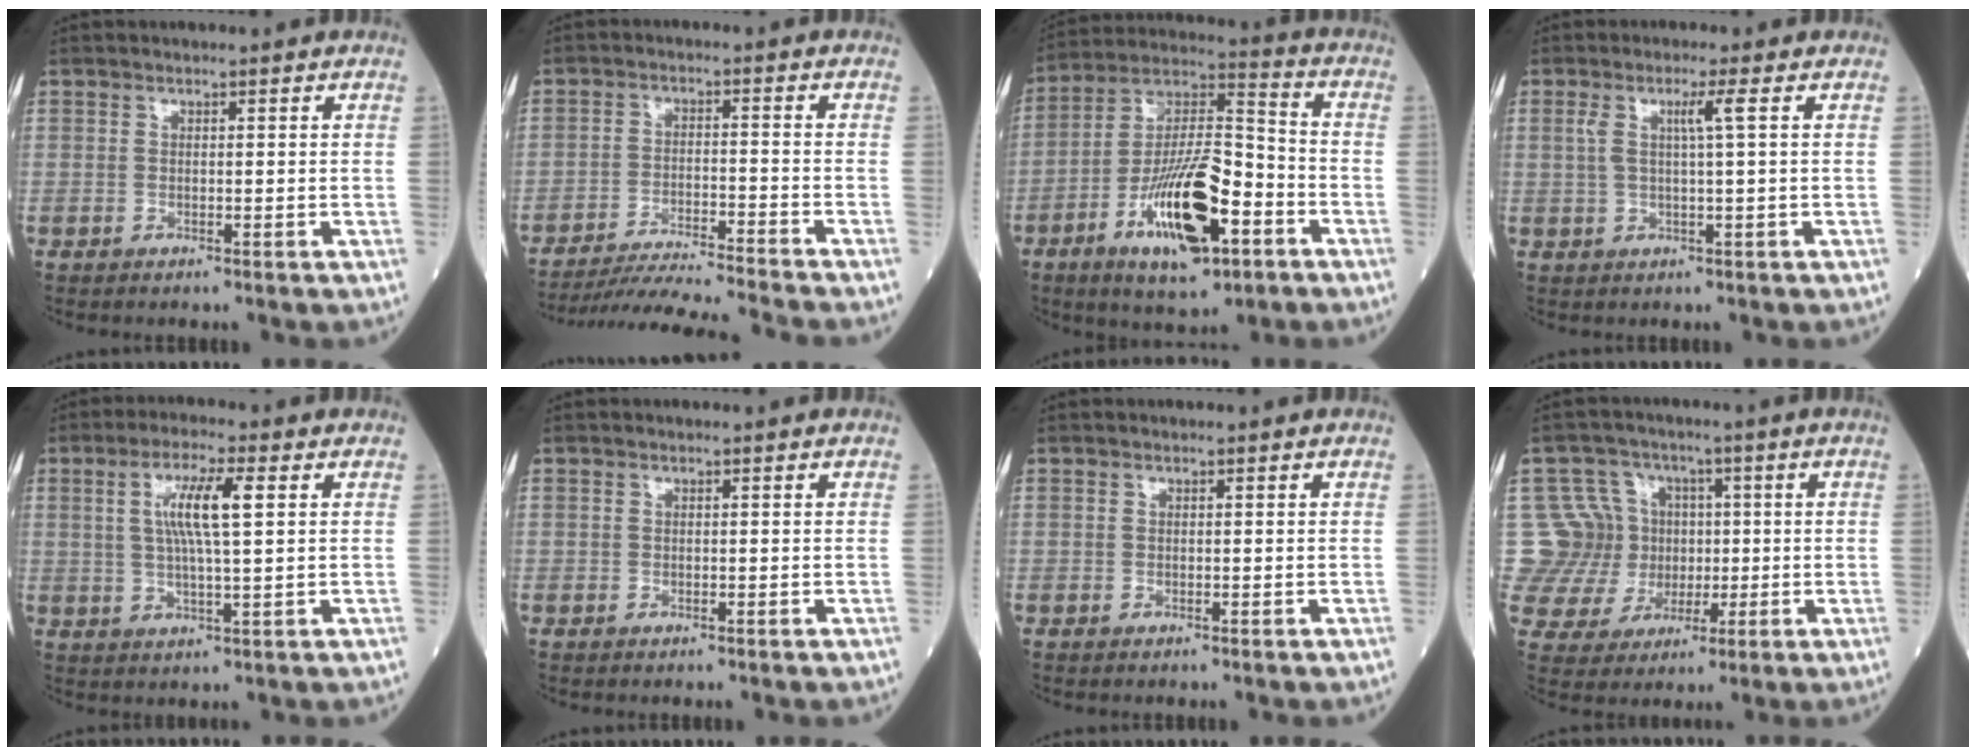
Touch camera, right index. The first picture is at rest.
{"total": 13.9, "force": [-13.0, -2.1, 4.5], "torque": [-0.056, -0.024, -0.207]}
{"total": 17.2, "force": [-7.1, 4.9, 14.9], "torque": [-0.285, 0.002, -0.115]}
{"total": 3.4, "force": [0.9, -0.6, 3.2], "torque": [-0.068, 0.006, 0.019]}
{"total": 7.4, "force": [1.8, 0.5, 7.1], "torque": [-0.140, 0.005, 0.034]}
{"total": 0.0}
{"total": 0.0}
{"total": 12.2, "force": [1.3, 12.0, 1.7], "torque": [-0.046, 0.053, 0.038]}